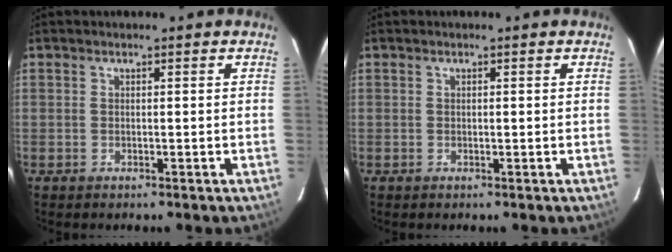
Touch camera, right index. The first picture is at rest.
{"total": 0.0}